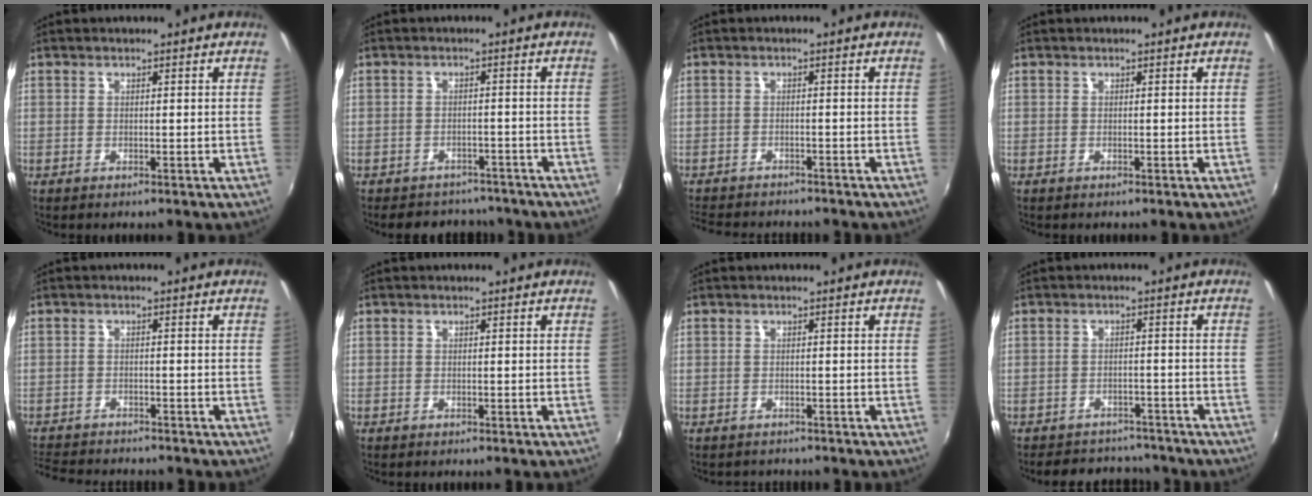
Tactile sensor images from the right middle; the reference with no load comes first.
{"total": 9.1, "force": [-7.9, 4.0, 2.1], "torque": [-0.053, 0.011, -0.102]}
{"total": 8.2, "force": [-7.5, 2.0, 2.6], "torque": [-0.070, -0.015, -0.116]}
{"total": 0.0}
{"total": 8.2, "force": [-7.6, 1.8, 2.4], "torque": [-0.073, -0.013, -0.127]}
{"total": 0.5, "force": [-0.3, 0.4, 0.0], "torque": [0.000, 0.001, -0.006]}
{"total": 1.2, "force": [-1.0, 0.7, -0.2], "torque": [0.000, 0.002, -0.015]}
{"total": 10.5, "force": [-9.4, 4.1, 2.6], "torque": [-0.063, 0.017, -0.121]}